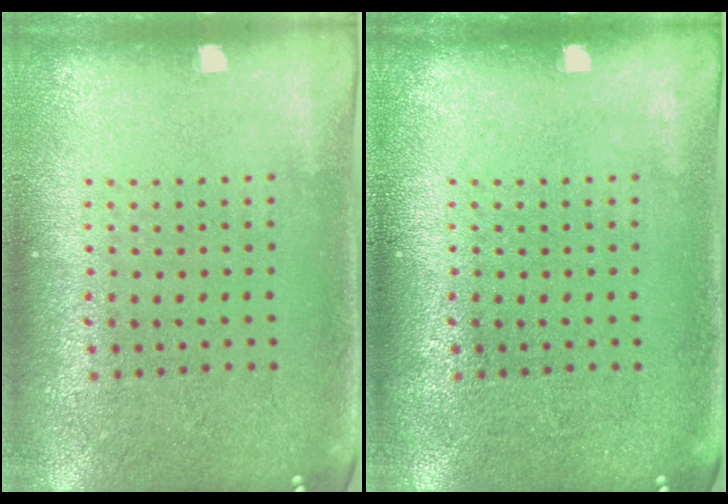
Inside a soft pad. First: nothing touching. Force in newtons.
{"total": 0.0}